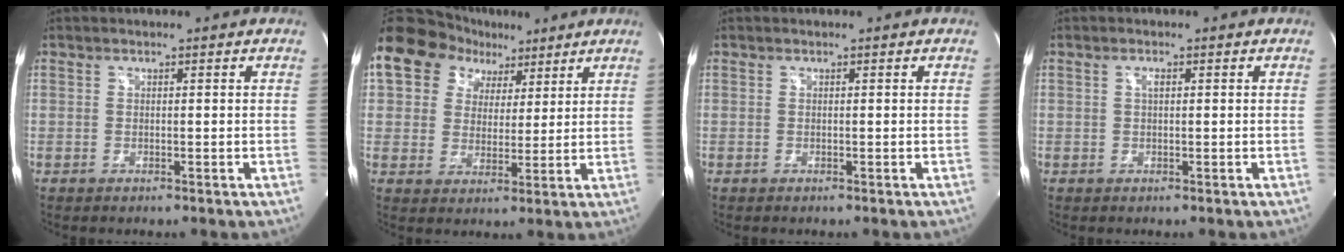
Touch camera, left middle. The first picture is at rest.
{"total": 12.4, "force": [6.4, 9.6, 4.5], "torque": [-0.075, 0.053, 0.111]}
{"total": 0.0}
{"total": 1.0, "force": [0.2, 0.5, 0.8], "torque": [-0.015, 0.000, 0.002]}